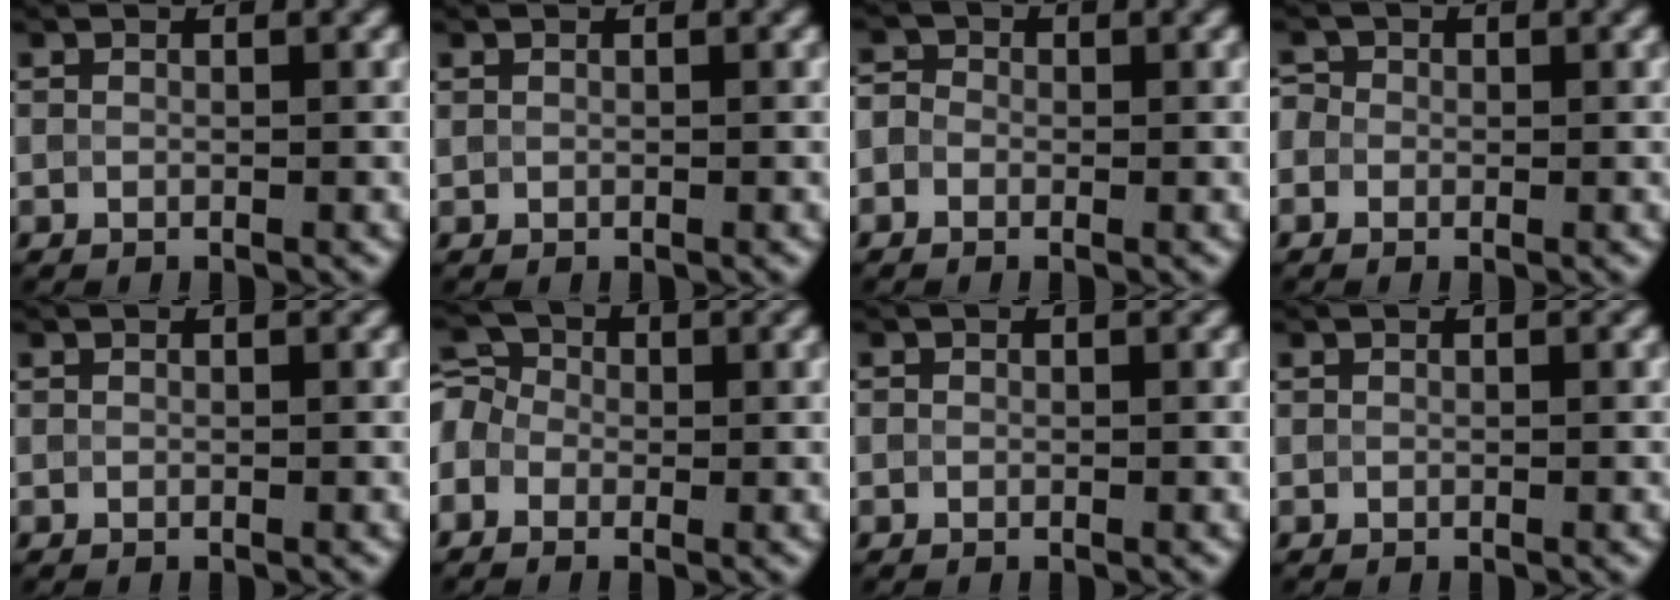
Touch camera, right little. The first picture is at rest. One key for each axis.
{"total": 0.0}
{"total": 1.9, "fx": -0.3, "fy": 1.7, "fz": 0.8, "tx": -0.006, "ty": 0.007, "tz": -0.023}
{"total": 1.7, "fx": 0.2, "fy": 1.5, "fz": 0.7, "tx": -0.002, "ty": 0.006, "tz": -0.014}
{"total": 0.0}
{"total": 4.3, "fx": -0.7, "fy": 3.7, "fz": 2.1, "tx": -0.044, "ty": 0.022, "tz": -0.032}
{"total": 0.0}
{"total": 0.0}